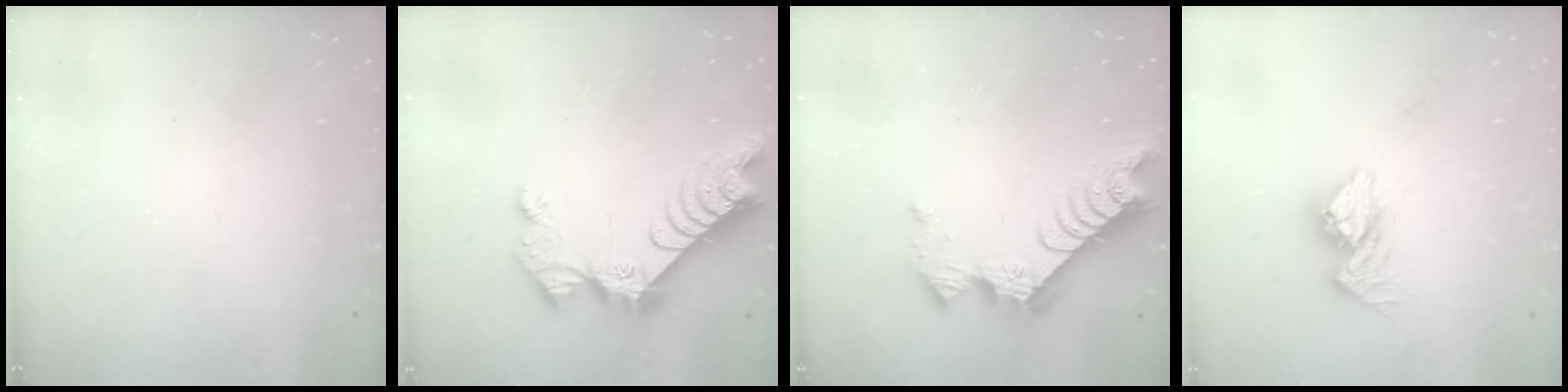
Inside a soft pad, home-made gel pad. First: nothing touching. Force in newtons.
{"total": 11.1, "press": 11.0, "slide": 1.0}
{"total": 9.5, "press": 9.5, "slide": 0.8}
{"total": 10.7, "press": 10.6, "slide": 0.9}